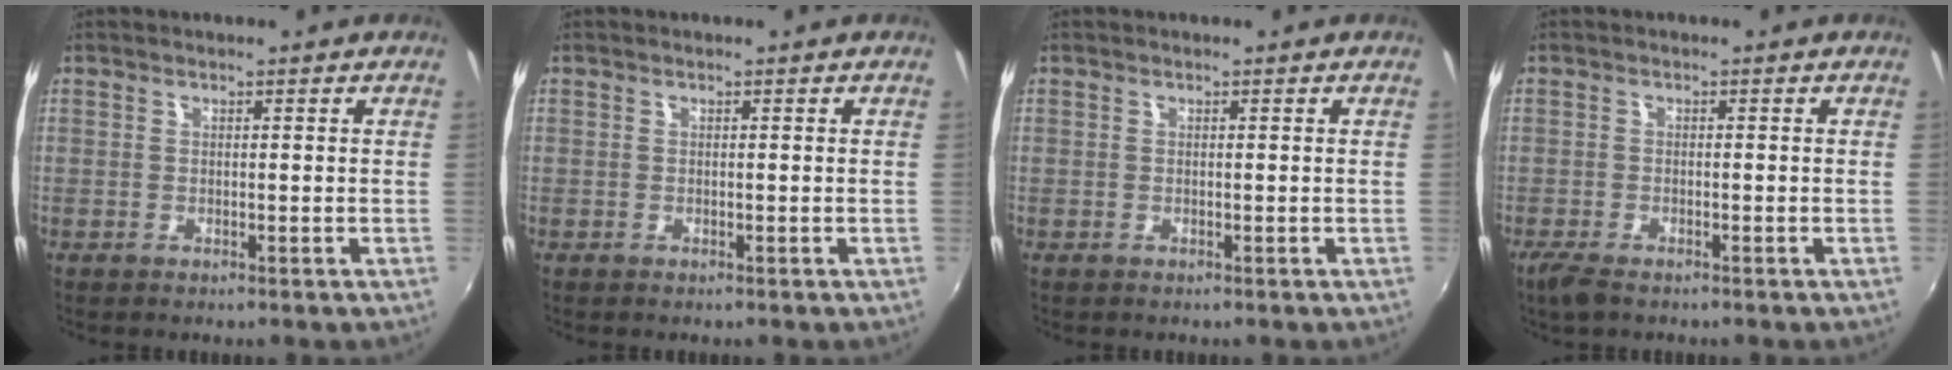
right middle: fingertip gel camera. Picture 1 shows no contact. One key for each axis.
{"total": 0.0}
{"total": 0.0}
{"total": 3.3, "fx": -2.4, "fy": 0.9, "fz": 2.0, "tx": -0.049, "ty": -0.011, "tz": -0.046}